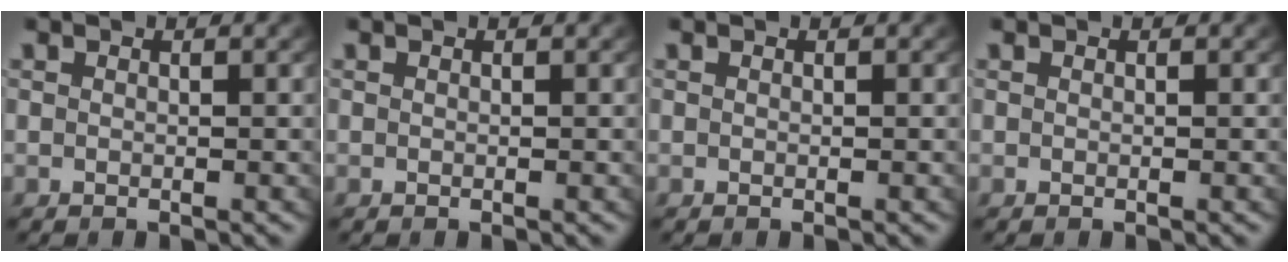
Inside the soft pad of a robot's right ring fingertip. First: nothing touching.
{"total": 0.0}
{"total": 0.0}
{"total": 0.0}